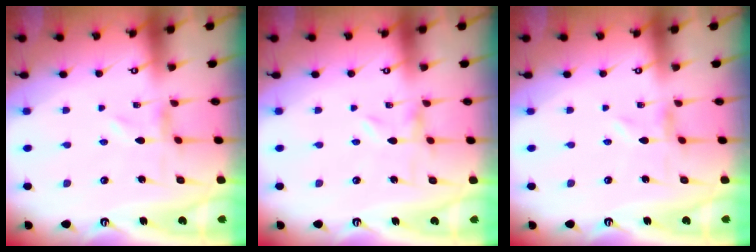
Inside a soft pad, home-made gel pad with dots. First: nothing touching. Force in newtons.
{"total": 0.0}
{"total": 0.0}